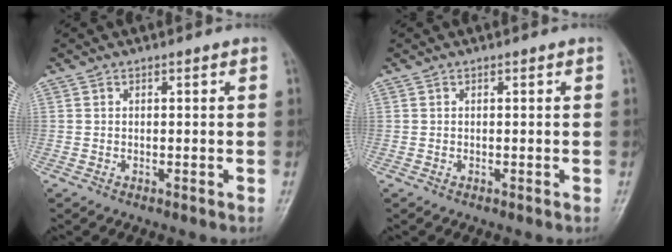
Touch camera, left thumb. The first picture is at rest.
{"total": 0.0}